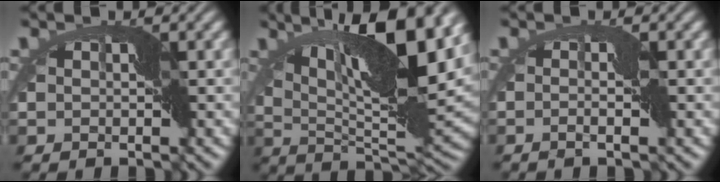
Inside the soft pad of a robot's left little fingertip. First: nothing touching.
{"total": 11.8, "force": [5.3, 2.9, 10.2], "torque": [-0.169, 0.003, 0.087]}
{"total": 1.1, "force": [-0.3, -0.9, 0.5], "torque": [-0.022, 0.000, -0.013]}